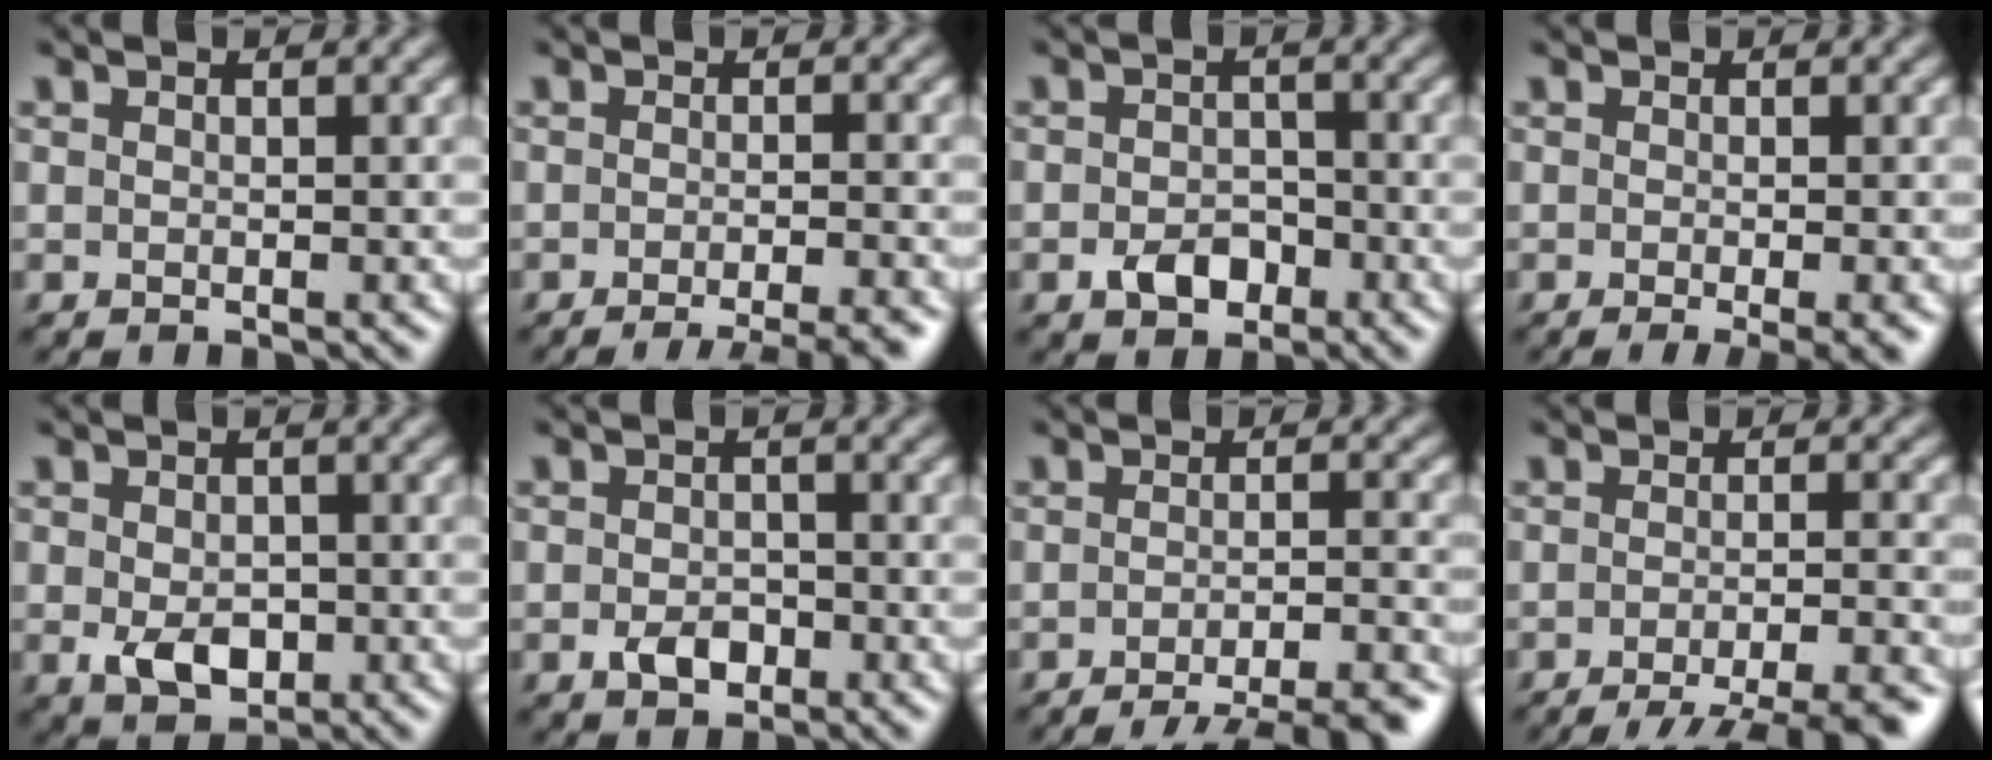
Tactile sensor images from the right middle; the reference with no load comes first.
{"total": 4.7, "force": [-2.6, 1.4, 3.7], "torque": [-0.021, 0.001, -0.027]}
{"total": 2.9, "force": [-1.5, 2.0, 1.5], "torque": [-0.026, 0.001, -0.028]}
{"total": 2.7, "force": [-0.9, 0.6, 2.5], "torque": [-0.031, -0.006, -0.012]}
{"total": 3.5, "force": [-0.9, 2.4, 2.4], "torque": [-0.046, -0.006, -0.011]}
{"total": 2.3, "force": [-1.0, 1.6, 1.4], "torque": [-0.025, 0.002, -0.019]}
{"total": 6.7, "force": [-4.6, 1.7, 4.5], "torque": [-0.045, -0.004, -0.057]}
{"total": 7.6, "force": [-4.9, 2.1, 5.4], "torque": [-0.054, -0.013, -0.058]}